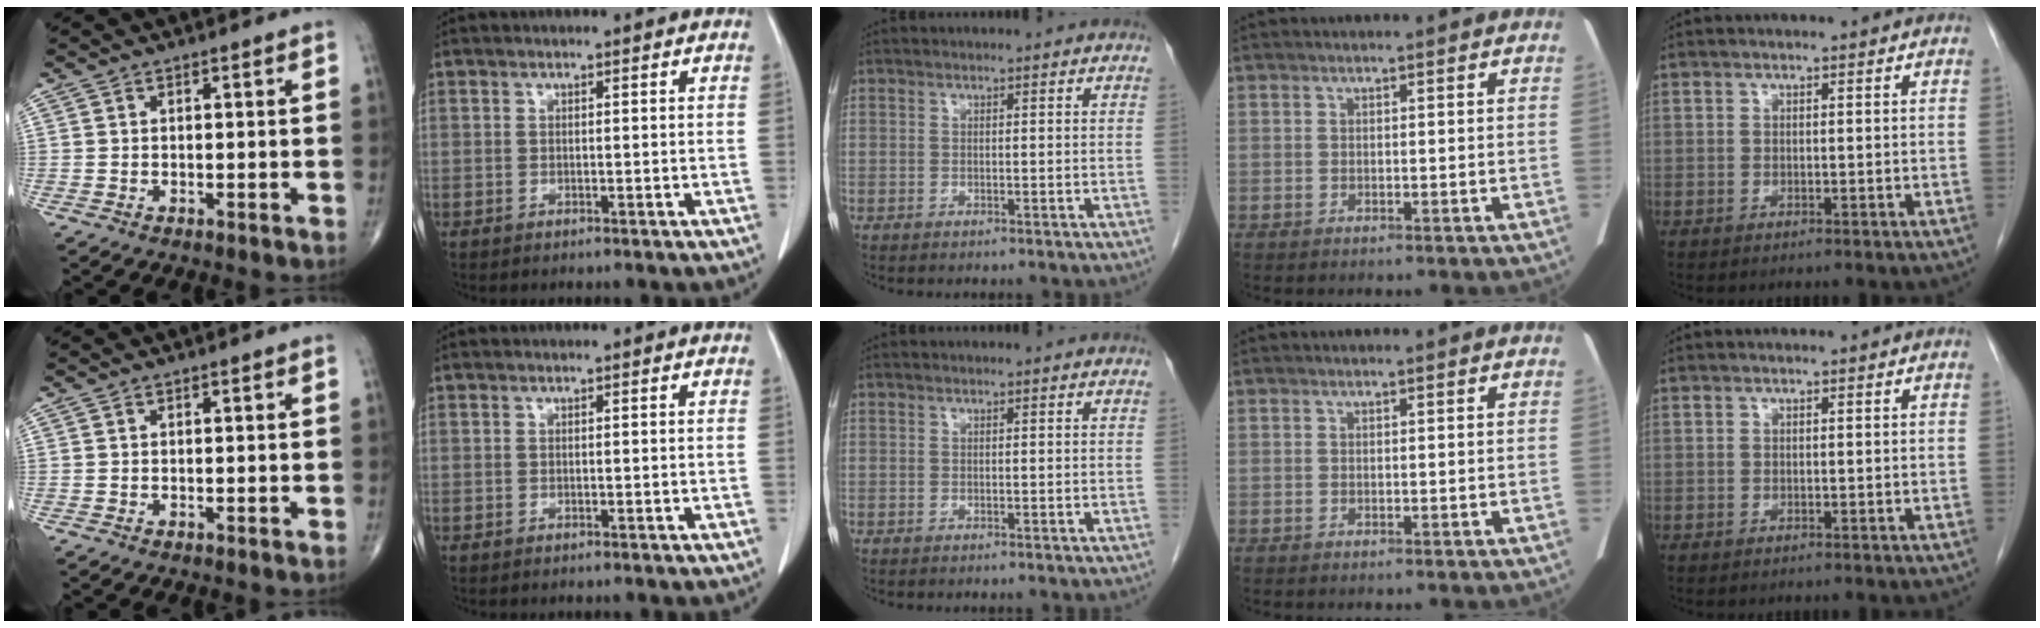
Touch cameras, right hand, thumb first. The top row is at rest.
{}